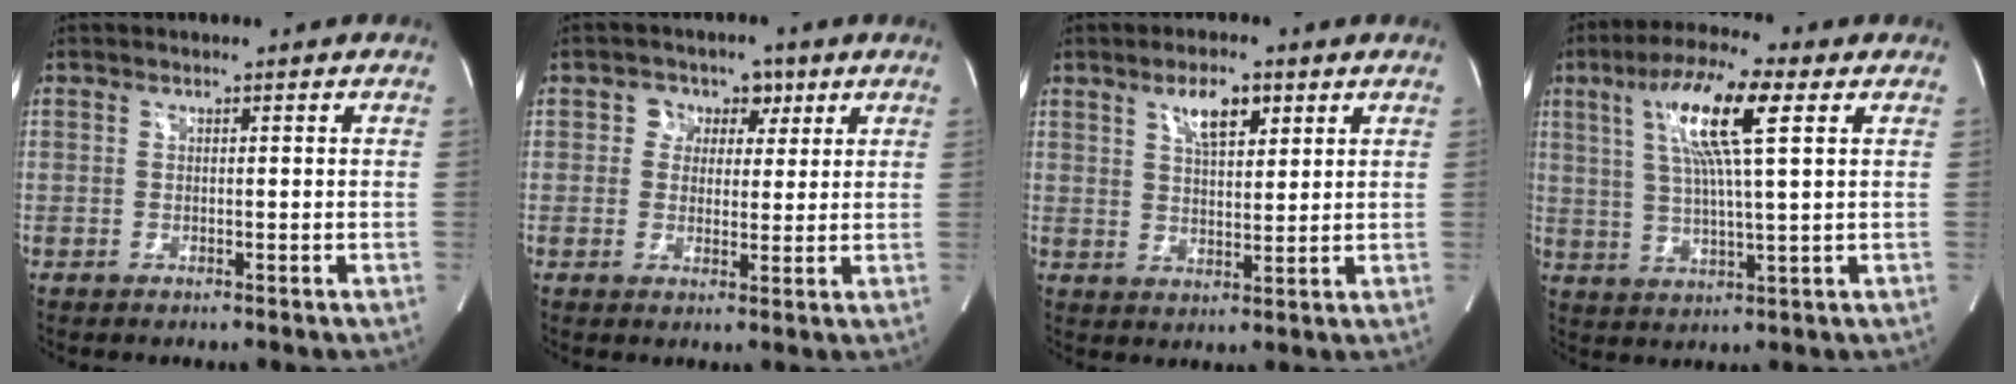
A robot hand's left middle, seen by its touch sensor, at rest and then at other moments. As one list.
[{"total": 4.5, "force": [1.7, 4.0, 1.2], "torque": [-0.010, 0.018, 0.024]}, {"total": 5.9, "force": [3.2, 2.1, 4.5], "torque": [-0.080, 0.005, 0.058]}, {"total": 12.5, "force": [4.6, 0.8, 11.6], "torque": [-0.222, 0.017, 0.080]}]